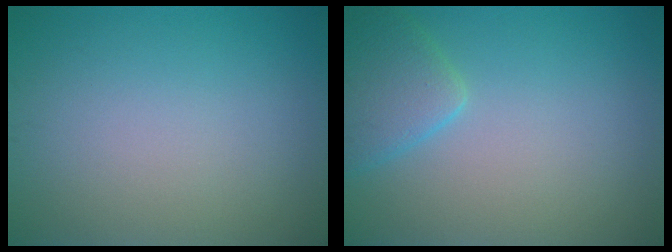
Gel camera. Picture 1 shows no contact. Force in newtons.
{"total": 3.3, "press": 3.3, "slide": 0.3}